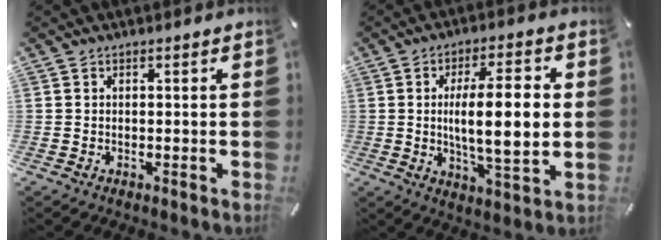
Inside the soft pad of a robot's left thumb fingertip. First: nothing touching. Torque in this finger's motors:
{"motor_torque": [0.67, 0.85, 2.07, -0.71, 0.62]}